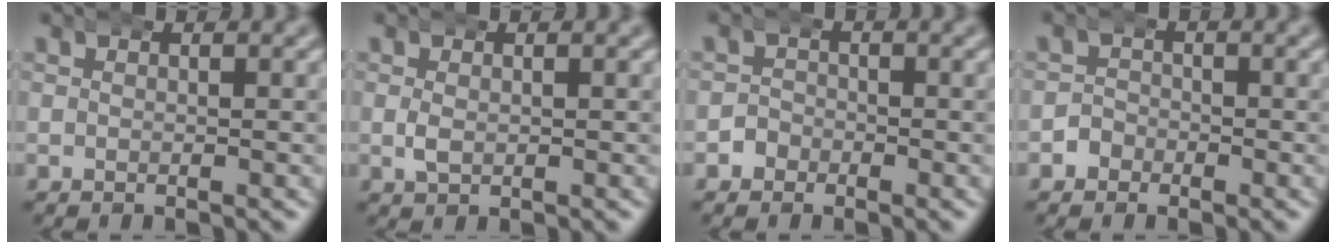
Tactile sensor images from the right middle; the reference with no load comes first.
{"total": 1.2, "force": [-0.1, 0.8, 0.9], "torque": [-0.028, -0.008, 0.008]}
{"total": 1.7, "force": [-1.0, 1.3, -0.1], "torque": [-0.001, 0.000, -0.021]}
{"total": 1.6, "force": [-1.0, 1.3, -0.1], "torque": [-0.001, 0.000, -0.022]}